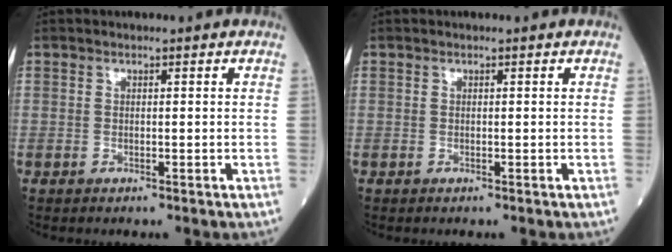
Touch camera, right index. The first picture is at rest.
{"total": 0.0}